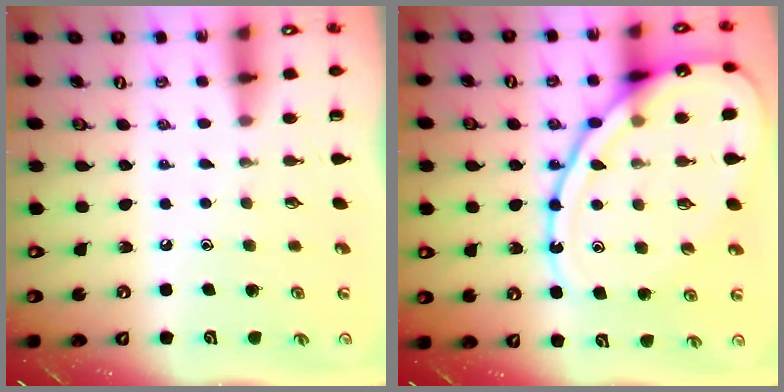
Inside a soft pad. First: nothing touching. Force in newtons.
{"total": 18.1, "press": 18.0, "slide": 1.6}